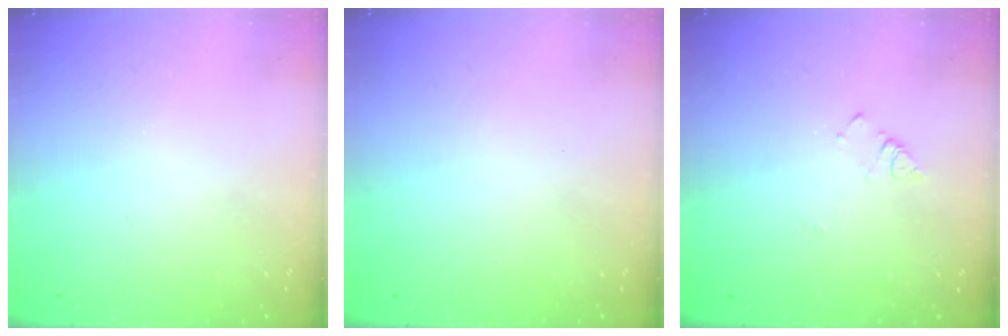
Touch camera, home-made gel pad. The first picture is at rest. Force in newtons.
{"total": 1.5, "press": 1.5, "slide": 0.1}
{"total": 3.1, "press": 3.1, "slide": 0.5}